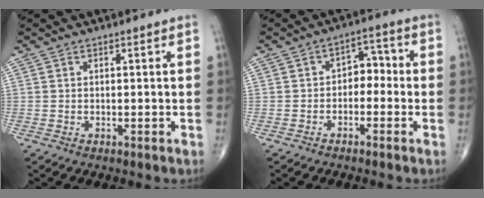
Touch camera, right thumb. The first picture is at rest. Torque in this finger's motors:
{"motor_torque": [0.01, -0.43, 0.44, 0.03, -0.02]}